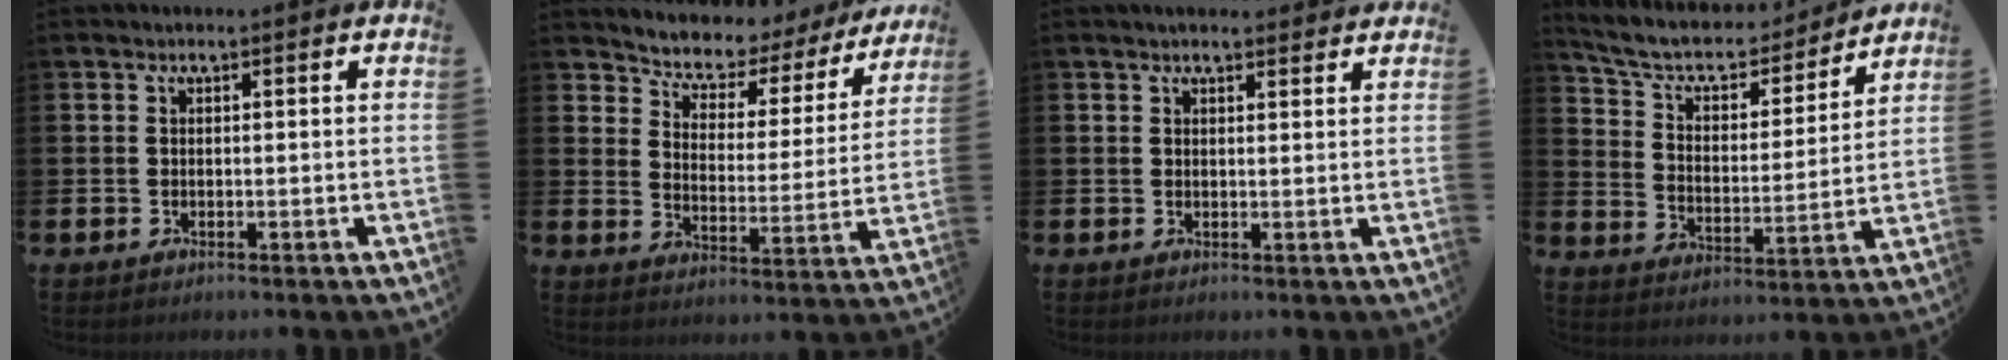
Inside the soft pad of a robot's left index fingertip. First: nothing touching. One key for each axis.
{"total": 5.5, "fx": 5.2, "fy": 1.9, "fz": 0.4, "tx": -0.042, "ty": -0.045, "tz": 0.084}
{"total": 2.1, "fx": 2.0, "fy": 0.5, "fz": 0.3, "tx": -0.003, "ty": -0.005, "tz": 0.036}
{"total": 8.0, "fx": 7.2, "fy": 2.7, "fz": 2.4, "tx": -0.077, "ty": -0.051, "tz": 0.121}